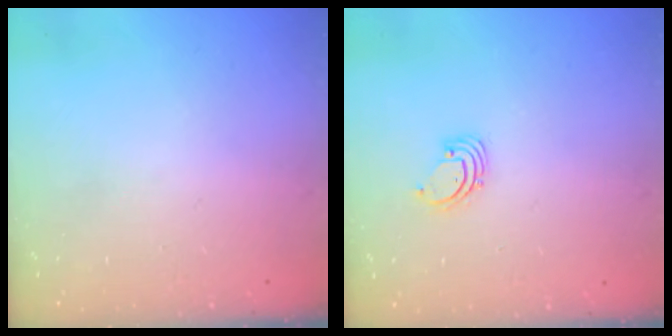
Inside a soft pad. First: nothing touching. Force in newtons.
{"total": 1.4, "press": 1.4, "slide": 0.1}